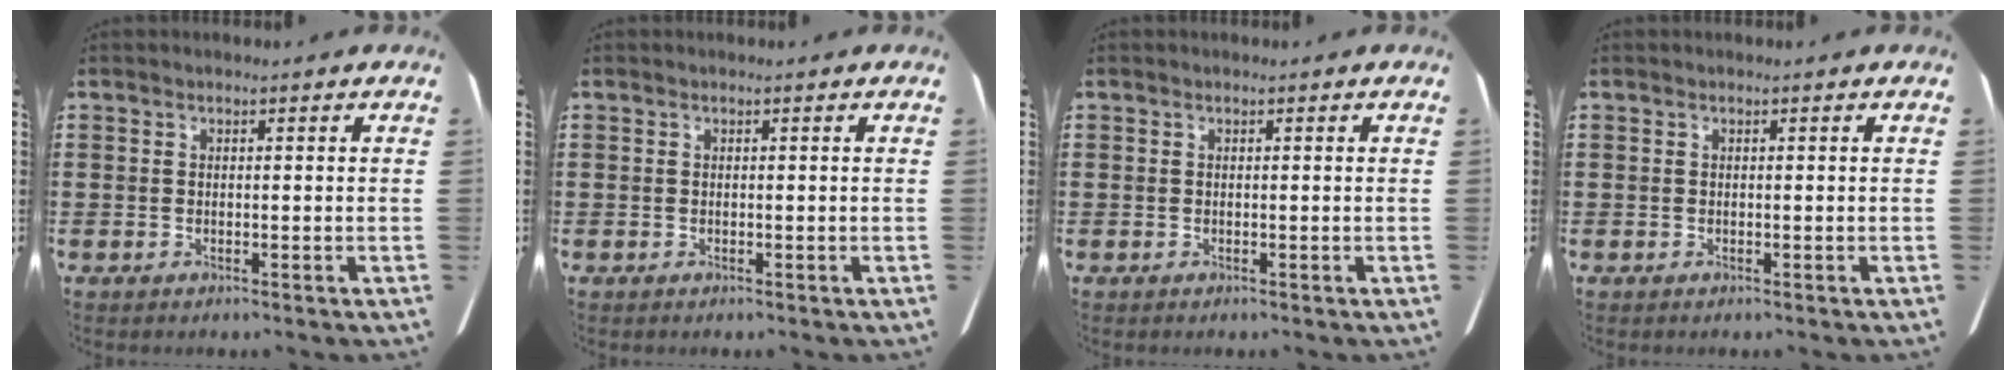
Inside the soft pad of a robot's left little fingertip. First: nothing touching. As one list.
[{"total": 0.0}, {"total": 0.0}, {"total": 0.0}]